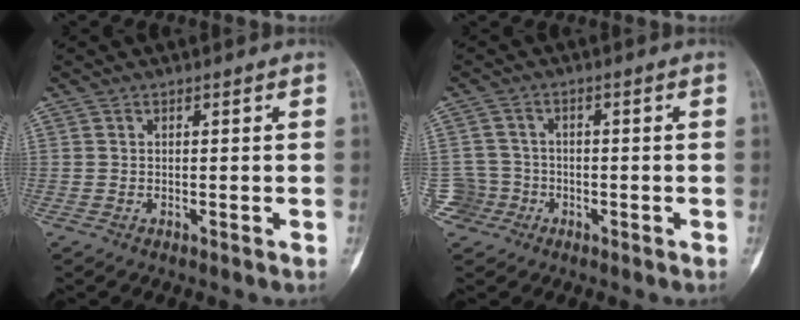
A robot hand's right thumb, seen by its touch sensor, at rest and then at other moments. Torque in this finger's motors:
{"motor_torque": [-0.23, -0.36, -0.02, 0.06, 0.00]}